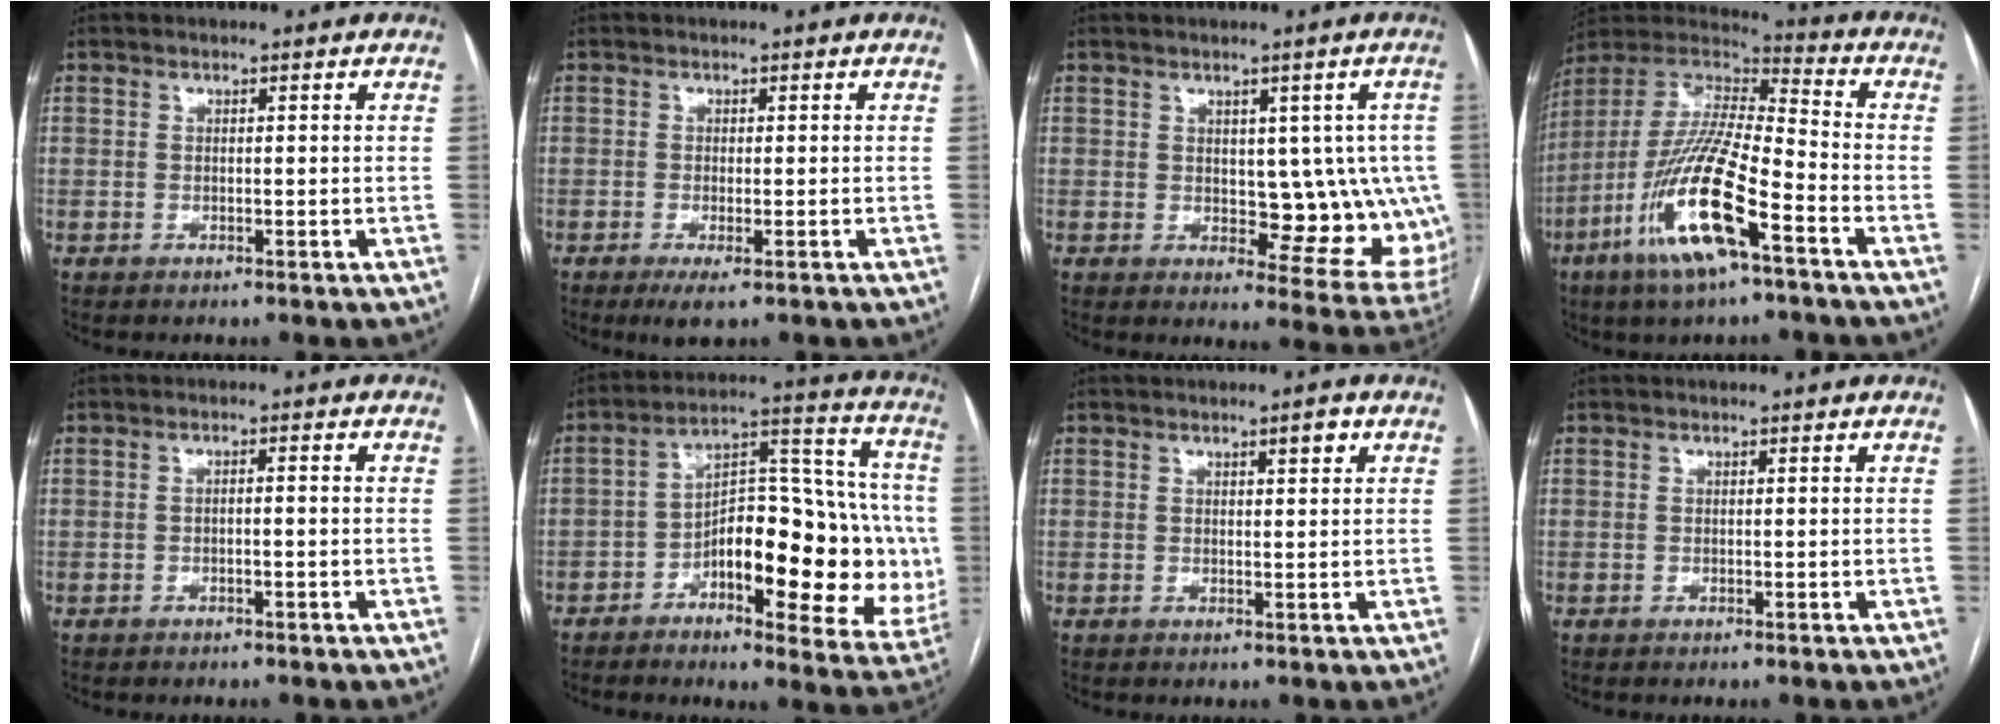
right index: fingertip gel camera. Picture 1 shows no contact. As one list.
[{"total": 3.1, "force": [-1.9, 0.5, 2.4], "torque": [-0.036, -0.007, -0.028]}, {"total": 11.2, "force": [0.5, 5.7, 9.6], "torque": [-0.087, 0.002, 0.016]}, {"total": 19.0, "force": [-8.9, 3.0, 16.5], "torque": [-0.362, -0.030, -0.168]}, {"total": 1.4, "force": [-0.5, 0.2, 1.3], "torque": [-0.023, 0.004, -0.007]}, {"total": 20.9, "force": [-4.7, 8.2, 18.6], "torque": [-0.219, 0.040, -0.056]}, {"total": 1.7, "force": [0.9, 0.1, 1.4], "torque": [-0.022, -0.001, 0.013]}, {"total": 0.0}]